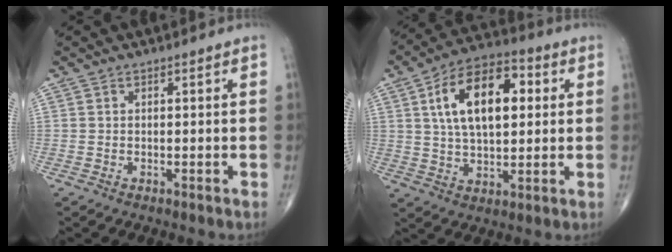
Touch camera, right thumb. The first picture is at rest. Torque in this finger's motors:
{"motor_torque": [-0.31, 0.93, 0.78, 0.51, 0.15]}